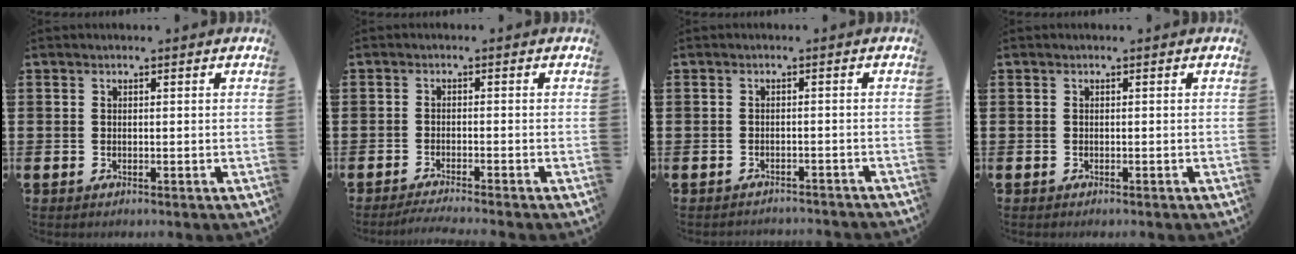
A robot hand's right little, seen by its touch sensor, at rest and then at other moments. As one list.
[{"total": 1.5, "force": [-1.4, -0.1, 0.6], "torque": [-0.010, 0.003, -0.026]}, {"total": 1.3, "force": [-1.2, -0.1, -0.2], "torque": [-0.001, 0.003, -0.026]}, {"total": 0.0}]